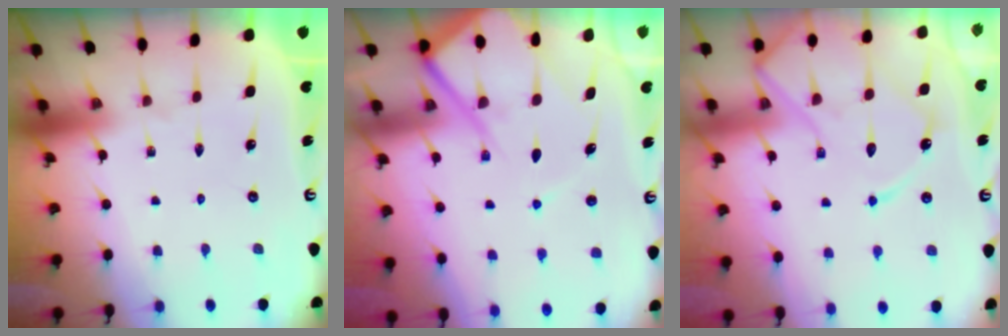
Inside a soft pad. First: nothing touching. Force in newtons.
{"total": 13.2, "press": 13.2, "slide": 1.4}
{"total": 13.7, "press": 13.6, "slide": 1.3}